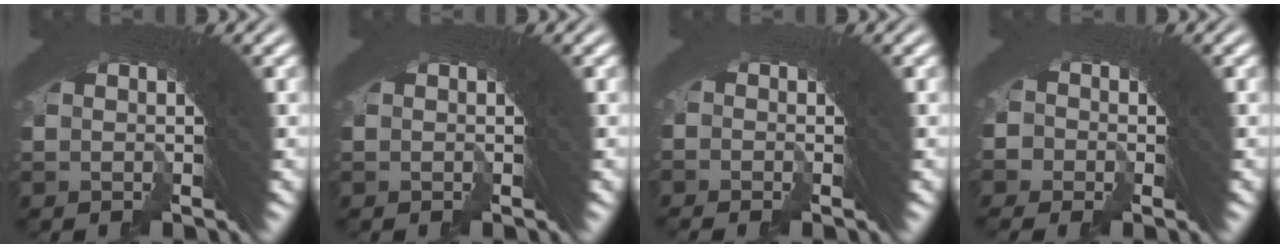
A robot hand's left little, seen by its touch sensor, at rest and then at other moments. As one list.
[{"total": 0.0}, {"total": 1.3, "force": [-1.1, -0.3, -0.7], "torque": [0.025, 0.011, -0.025]}, {"total": 2.2, "force": [-1.4, 1.7, -0.4], "torque": [0.014, 0.008, -0.035]}]